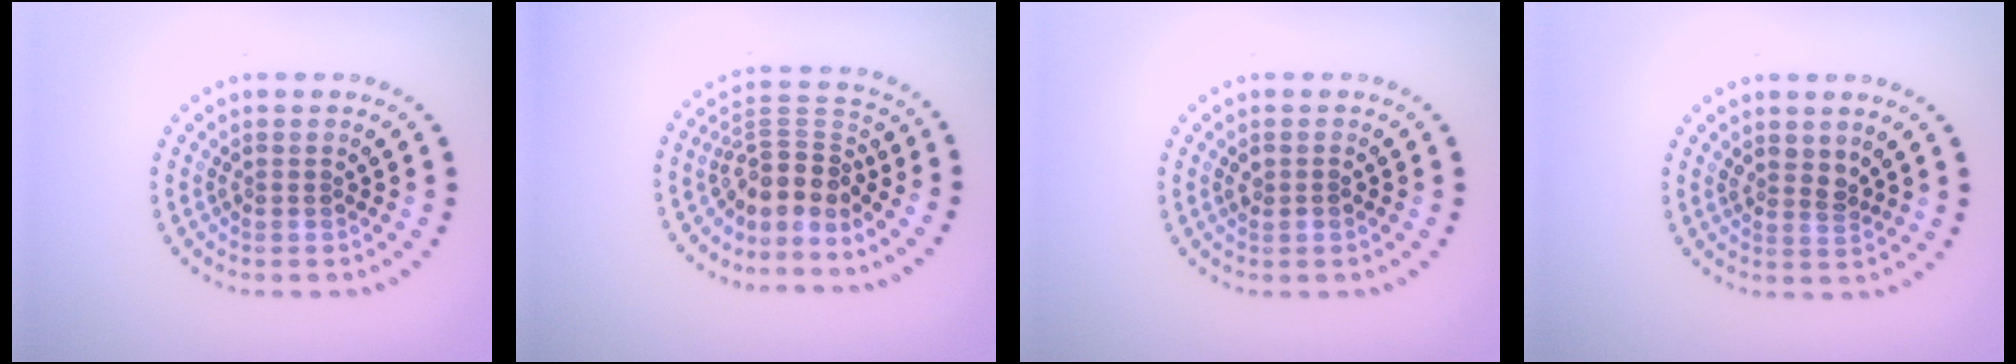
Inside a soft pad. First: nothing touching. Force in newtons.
{"total": 3.9, "press": 2.6, "slide": 2.9}
{"total": 0.8, "press": 0.7, "slide": 0.2}
{"total": 1.3, "press": 1.0, "slide": 0.8}